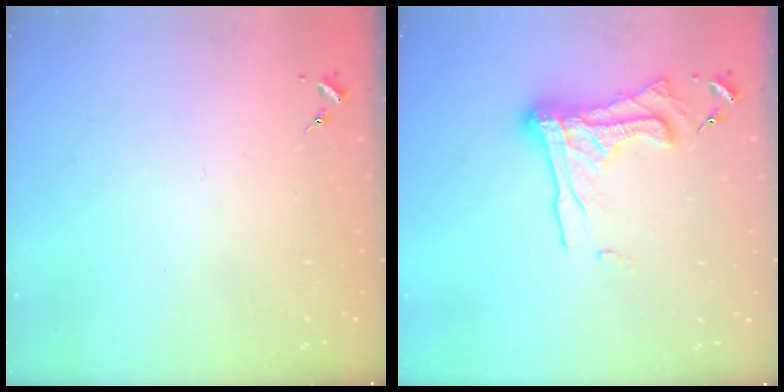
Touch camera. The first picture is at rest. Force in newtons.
{"total": 16.1, "press": 16.1, "slide": 1.4}